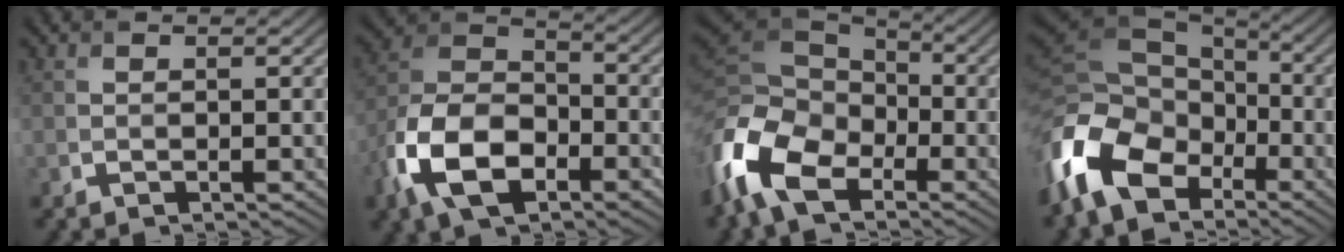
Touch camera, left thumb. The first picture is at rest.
{"total": 13.7, "force": [-6.6, 7.8, 9.2], "torque": [-0.211, -0.024, -0.138]}
{"total": 14.2, "force": [-6.2, 9.1, 9.0], "torque": [-0.254, -0.044, -0.117]}
{"total": 15.6, "force": [-6.7, 10.5, 9.5], "torque": [-0.258, -0.046, -0.124]}